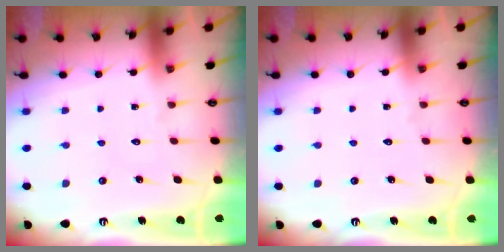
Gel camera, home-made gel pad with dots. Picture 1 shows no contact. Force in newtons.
{"total": 0.0}